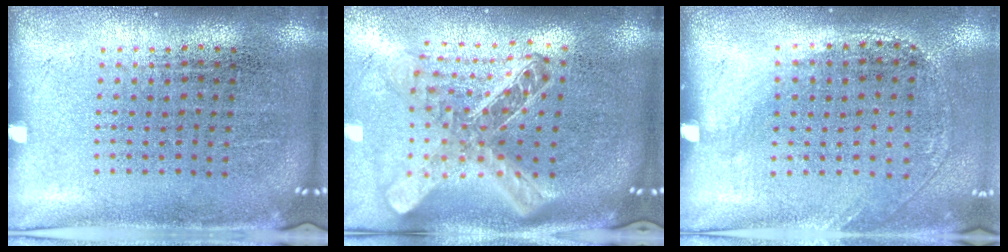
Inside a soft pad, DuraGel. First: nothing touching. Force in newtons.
{"total": 2.6, "press": 1.9, "slide": 1.8}
{"total": 1.4, "press": 1.0, "slide": 1.0}